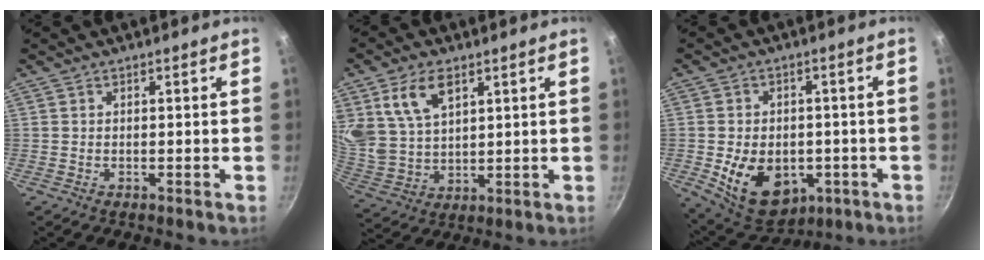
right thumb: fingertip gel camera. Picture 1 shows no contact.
{"total": 11.6, "force": [5.4, 7.1, 7.4], "torque": [-0.128, -0.025, 0.117]}
{"total": 14.6, "force": [-3.6, 10.4, 9.6], "torque": [-0.130, 0.003, -0.035]}